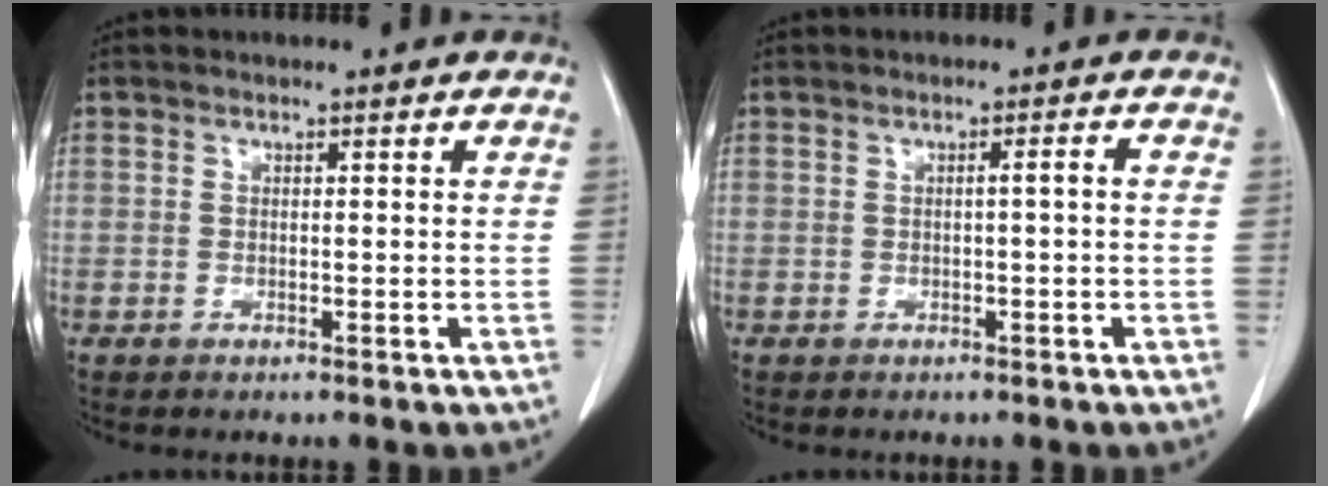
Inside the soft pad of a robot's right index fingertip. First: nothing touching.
{"total": 1.2, "force": [-0.2, -0.1, 1.2], "torque": [-0.020, 0.002, -0.001]}